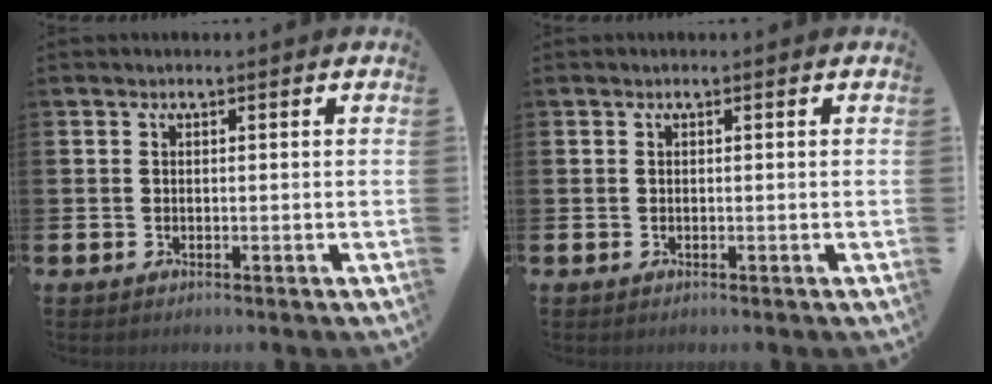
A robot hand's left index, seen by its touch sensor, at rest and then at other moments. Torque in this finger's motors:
{"motor_torque": [-0.01, 0.00, 0.04, 0.00]}